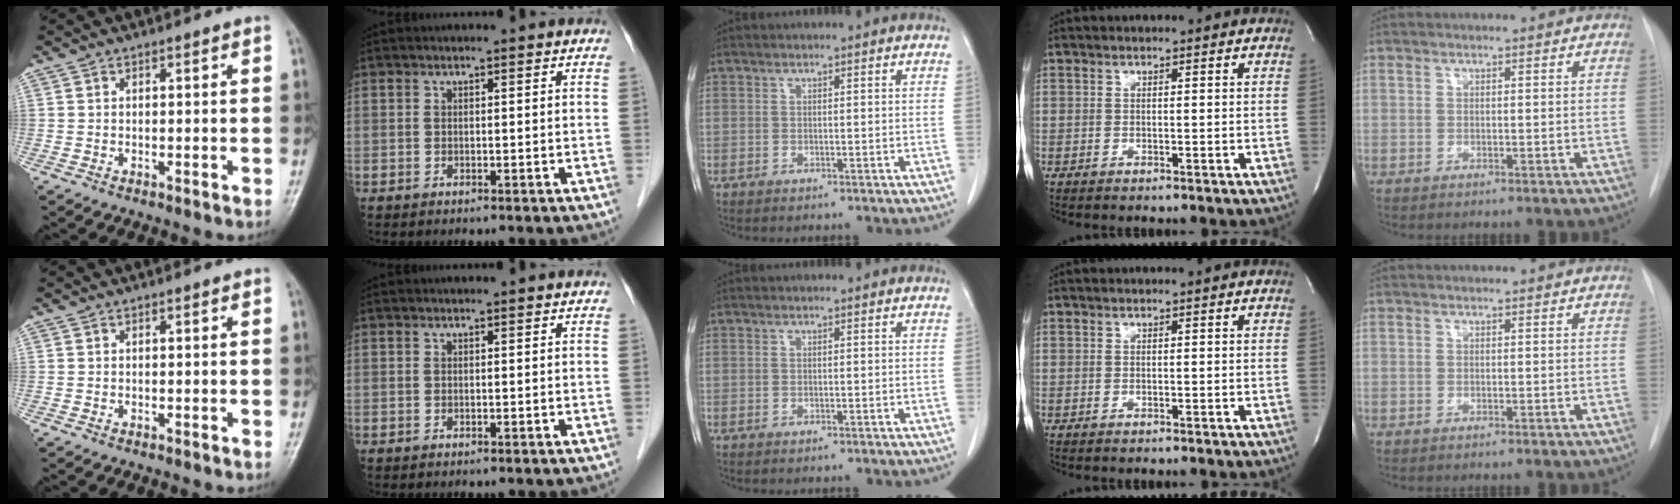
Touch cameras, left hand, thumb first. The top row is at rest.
{}